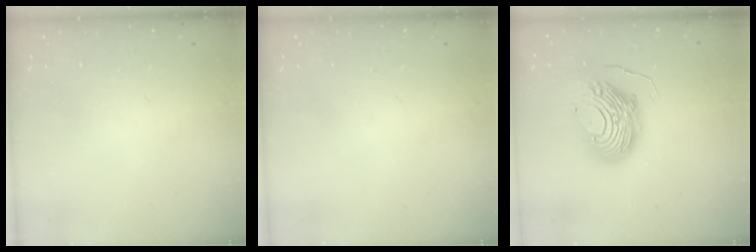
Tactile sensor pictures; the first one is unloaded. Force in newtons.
{"total": 0.0}
{"total": 14.6, "press": 14.6, "slide": 1.5}